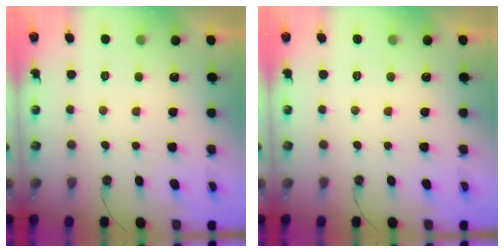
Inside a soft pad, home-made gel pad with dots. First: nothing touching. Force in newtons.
{"total": 0.0}